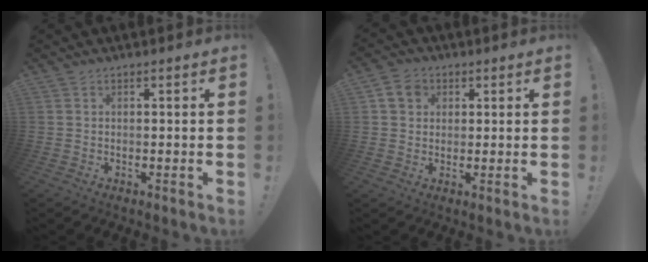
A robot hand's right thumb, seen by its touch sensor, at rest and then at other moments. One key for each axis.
{"total": 6.2, "fx": 2.2, "fy": 5.1, "fz": 2.7, "tx": -0.038, "ty": 0.003, "tz": 0.043}